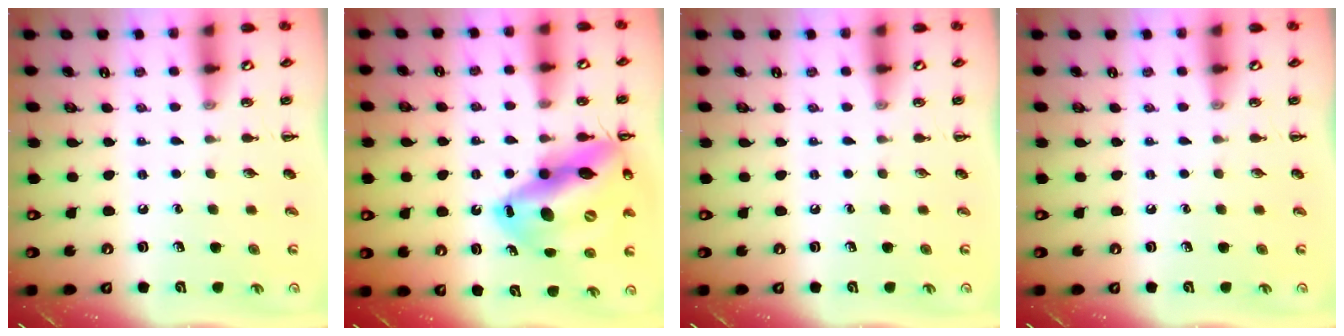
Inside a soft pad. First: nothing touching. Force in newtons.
{"total": 22.3, "press": 21.7, "slide": 5.0}
{"total": 0.0}
{"total": 0.0}